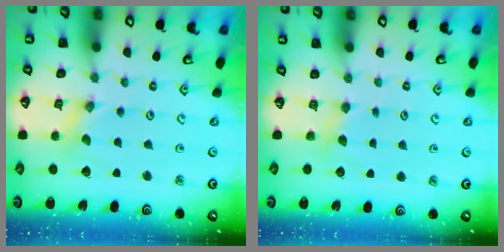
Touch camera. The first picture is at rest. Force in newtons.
{"total": 3.3, "press": 3.3, "slide": 0.6}